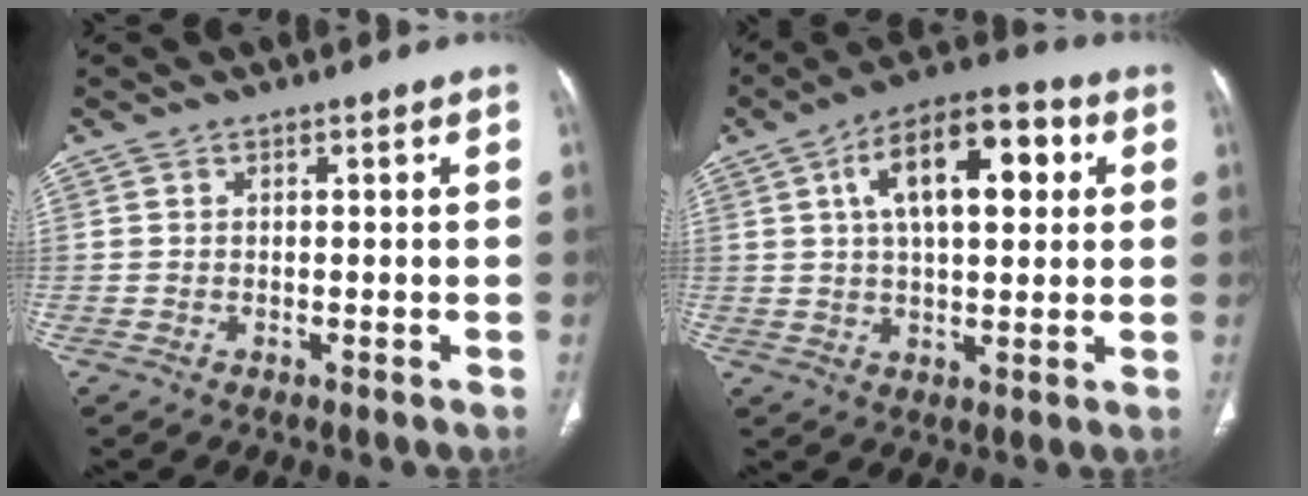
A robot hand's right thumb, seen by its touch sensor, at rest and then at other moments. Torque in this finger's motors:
{"motor_torque": [-0.20, 2.73, 1.84, 0.04, 0.49]}